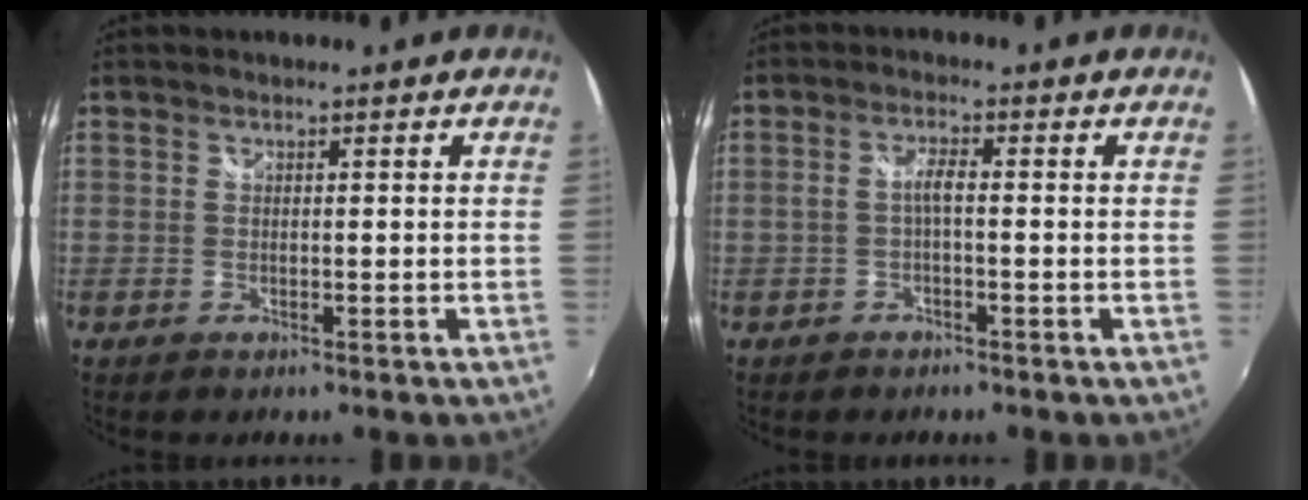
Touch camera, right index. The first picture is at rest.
{"total": 2.2, "force": [-0.5, 0.3, 2.1], "torque": [-0.044, 0.005, -0.008]}